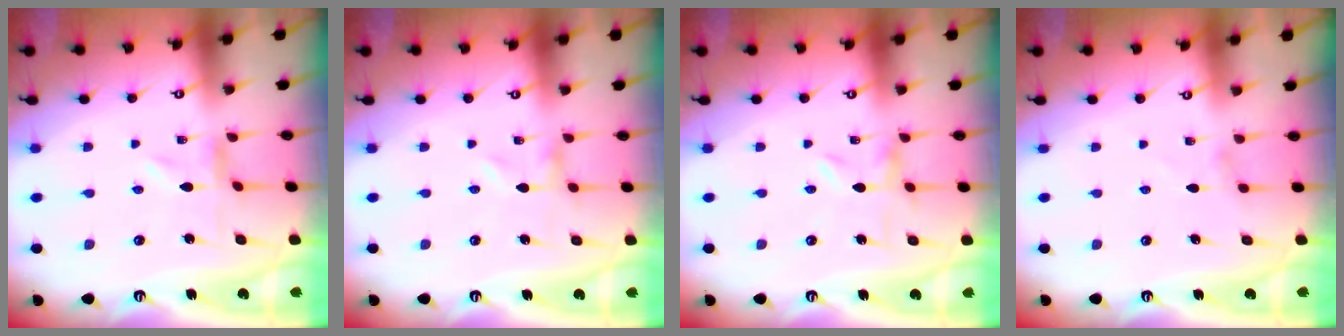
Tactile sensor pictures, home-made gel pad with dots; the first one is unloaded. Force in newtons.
{"total": 0.0}
{"total": 0.0}
{"total": 0.0}